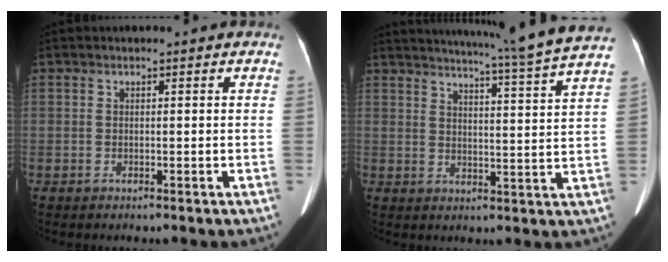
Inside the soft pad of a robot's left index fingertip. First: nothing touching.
{"total": 17.1, "force": [15.2, -2.7, 7.5], "torque": [-0.125, -0.052, 0.184]}